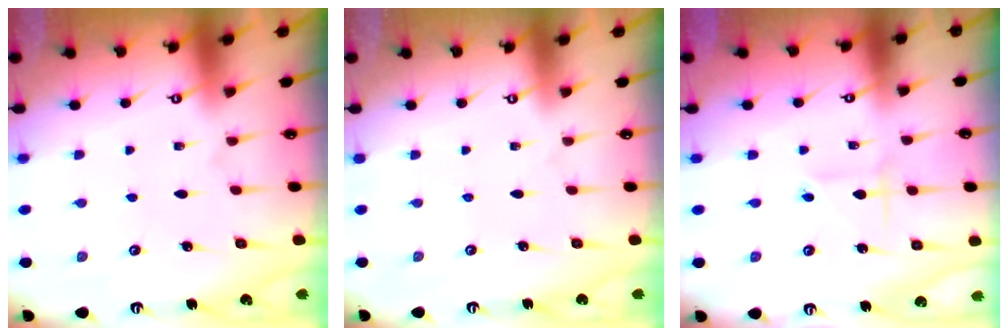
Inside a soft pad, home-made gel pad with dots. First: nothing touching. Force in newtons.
{"total": 0.0}
{"total": 2.0, "press": 2.0, "slide": 0.1}